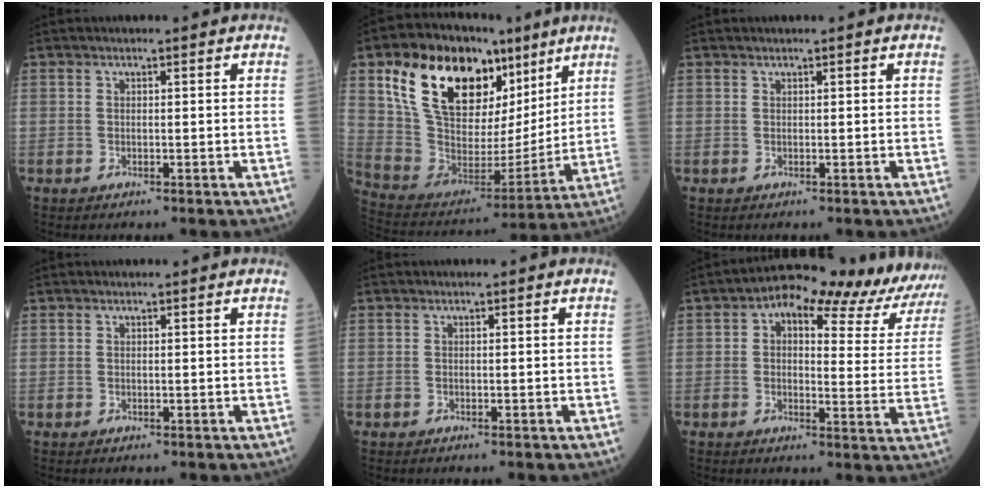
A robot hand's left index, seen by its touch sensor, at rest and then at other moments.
{"total": 21.9, "force": [11.9, 11.7, 14.2], "torque": [-0.239, 0.026, 0.218]}
{"total": 0.0}
{"total": 0.0}
{"total": 0.0}
{"total": 15.6, "force": [12.5, 5.8, 7.2], "torque": [-0.068, 0.028, 0.133]}